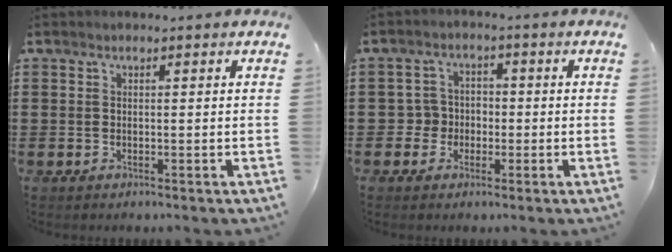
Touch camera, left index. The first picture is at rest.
{"total": 3.5, "force": [-1.3, 3.2, 0.7], "torque": [-0.035, 0.002, -0.032]}